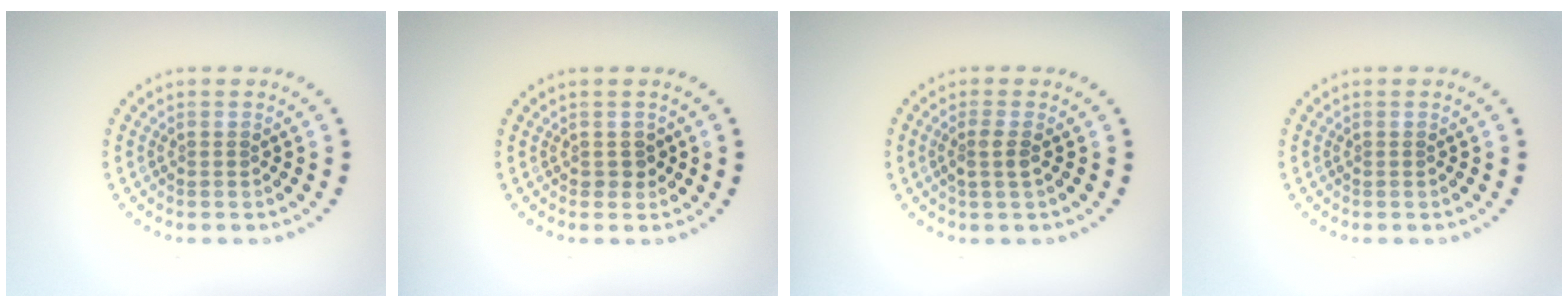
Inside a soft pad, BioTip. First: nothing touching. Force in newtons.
{"total": 1.1, "press": 1.0, "slide": 0.4}
{"total": 1.5, "press": 1.2, "slide": 0.8}
{"total": 0.0}